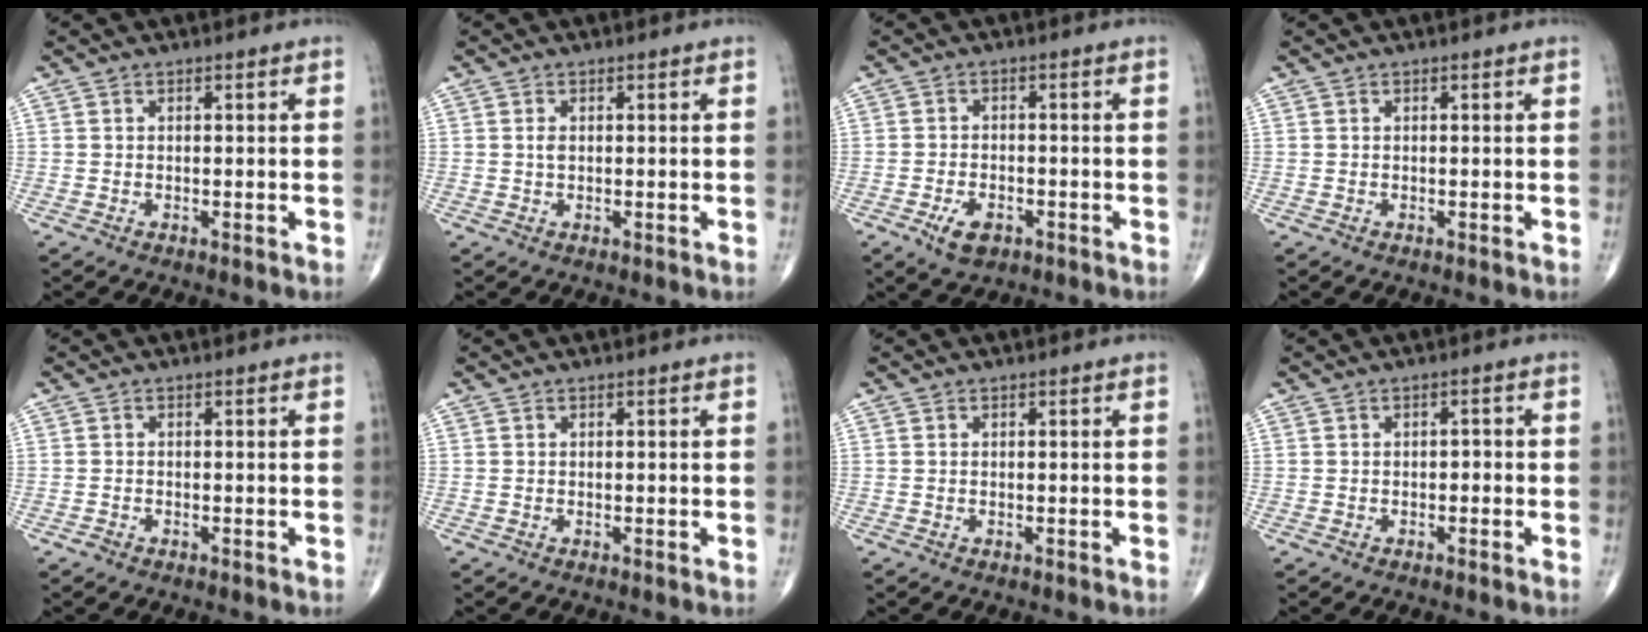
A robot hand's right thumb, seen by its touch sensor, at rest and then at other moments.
{"total": 1.1, "force": [0.2, 0.6, 0.9], "torque": [-0.019, 0.001, 0.005]}
{"total": 4.7, "force": [-2.4, 2.7, 3.0], "torque": [-0.049, 0.005, -0.038]}
{"total": 0.0}
{"total": 0.7, "force": [-0.5, 0.4, 0.2], "torque": [-0.003, 0.002, -0.012]}
{"total": 0.0}
{"total": 0.0}
{"total": 1.1, "force": [-0.4, 0.7, 0.8], "torque": [-0.001, 0.005, -0.009]}